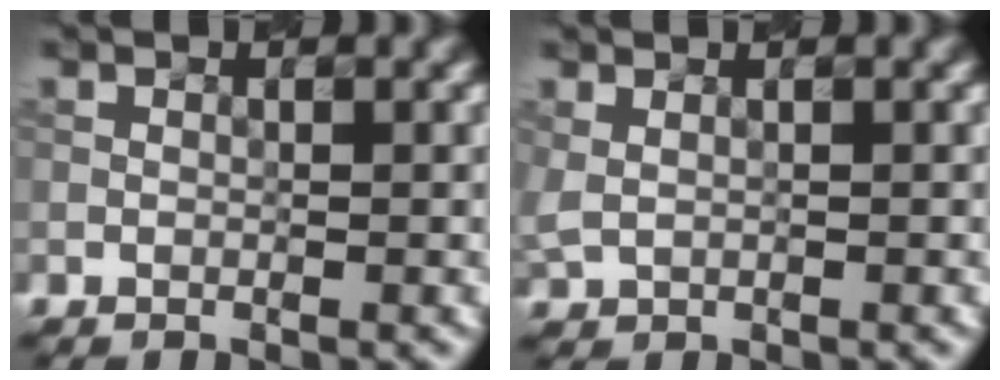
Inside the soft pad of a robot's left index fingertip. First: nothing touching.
{"total": 0.8, "force": [0.4, 0.5, 0.5], "torque": [-0.015, 0.000, 0.010]}